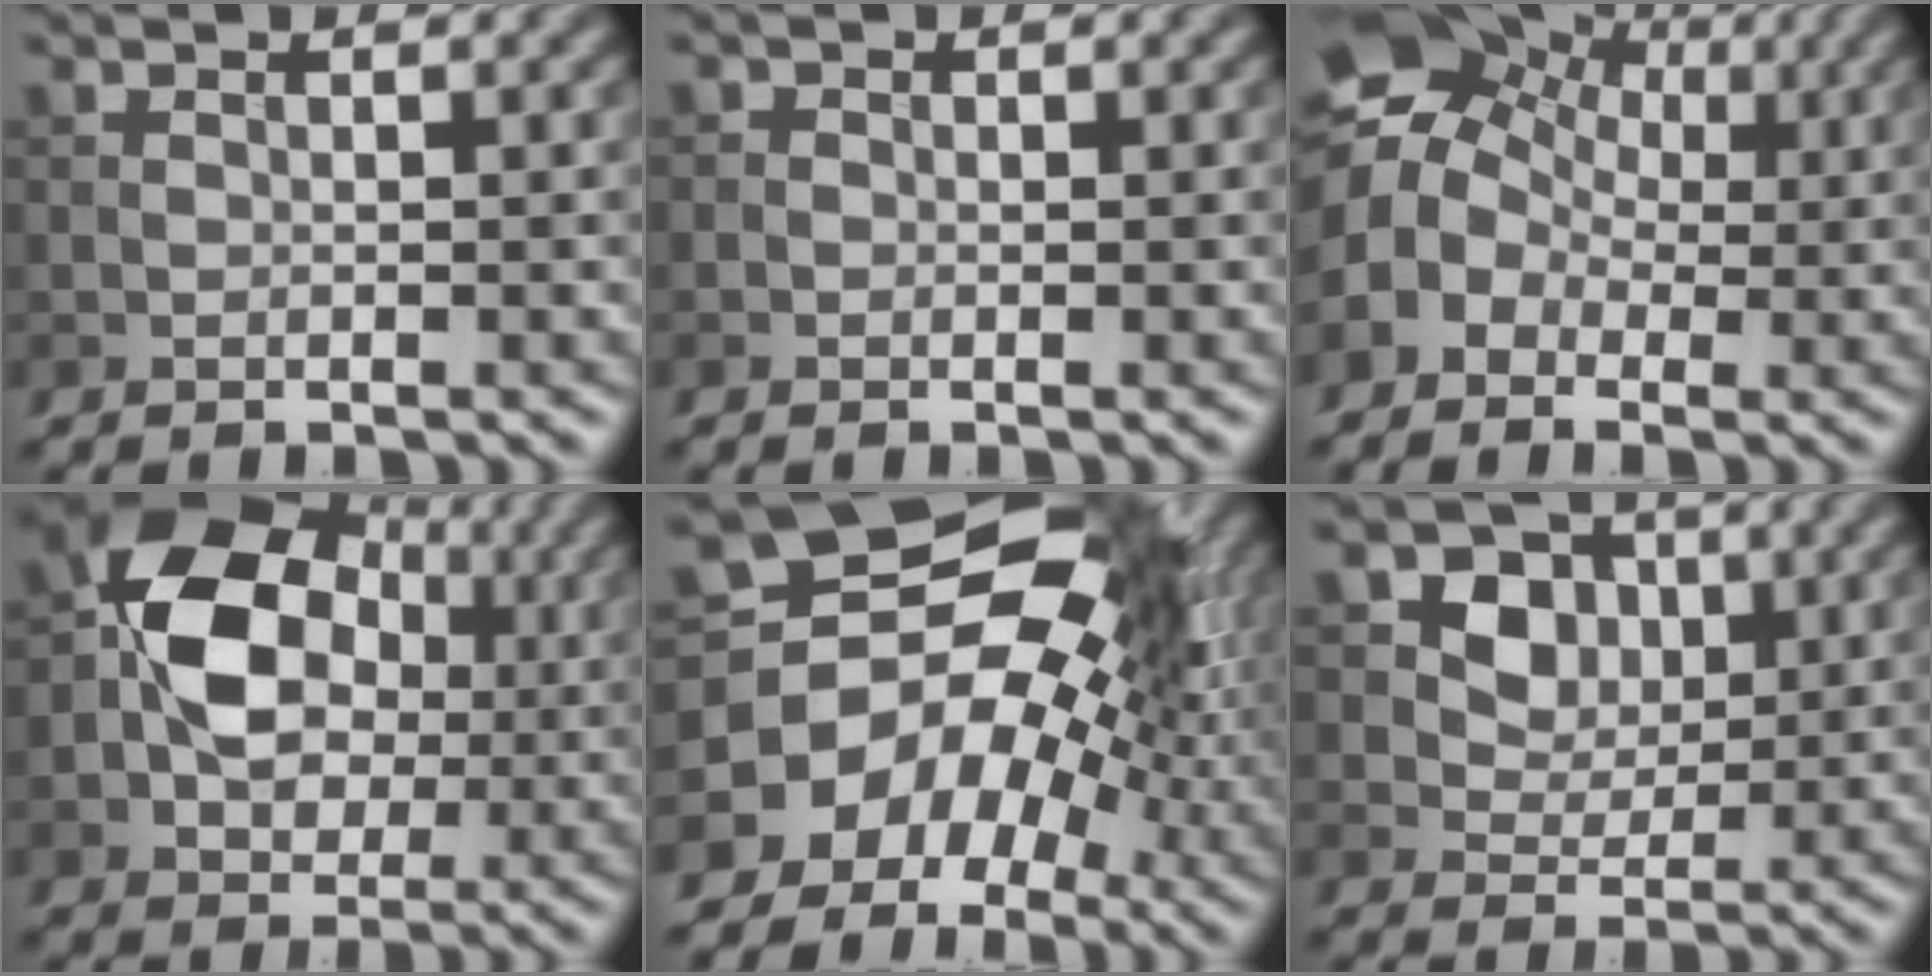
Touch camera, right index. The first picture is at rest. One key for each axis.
{"total": 0.6, "fx": -0.1, "fy": 0.5, "fz": 0.1, "tx": 0.001, "ty": -0.005, "tz": -0.006}
{"total": 8.9, "fx": 1.7, "fy": 7.1, "fz": 5.1, "tx": -0.097, "ty": 0.030, "tz": 0.001}
{"total": 9.9, "fx": 0.1, "fy": 7.5, "fz": 6.5, "tx": -0.108, "ty": 0.011, "tz": -0.011}
{"total": 12.2, "fx": -1.9, "fy": 9.6, "fz": 7.2, "tx": -0.092, "ty": 0.012, "tz": -0.047}
{"total": 4.4, "fx": 1.2, "fy": 3.7, "fz": 2.1, "tx": -0.029, "ty": -0.001, "tz": 0.016}